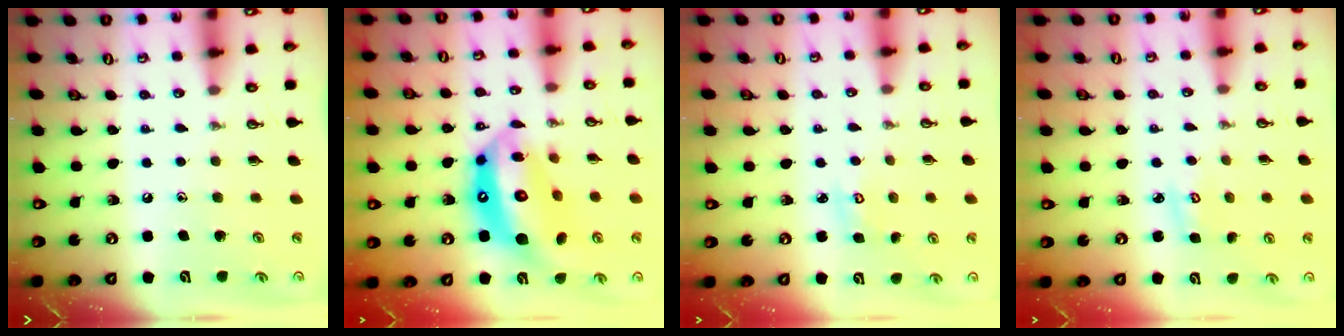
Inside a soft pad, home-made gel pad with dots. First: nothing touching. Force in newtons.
{"total": 18.2, "press": 18.0, "slide": 2.2}
{"total": 3.5, "press": 3.4, "slide": 0.3}
{"total": 2.5, "press": 2.5, "slide": 0.3}